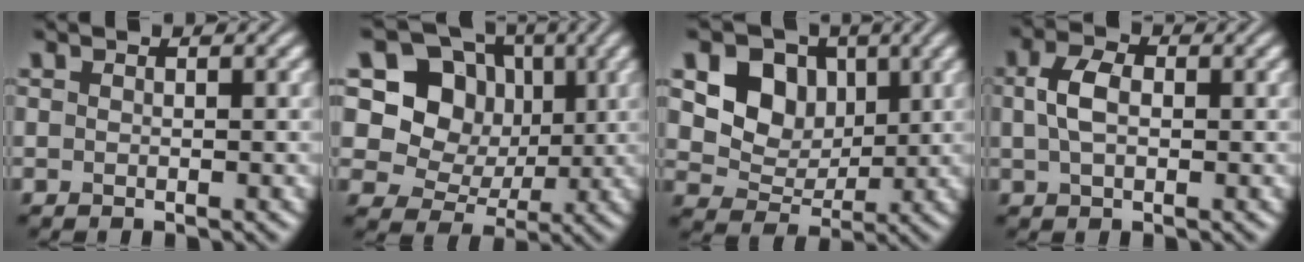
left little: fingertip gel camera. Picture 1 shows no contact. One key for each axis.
{"total": 9.0, "fx": 2.5, "fy": 7.6, "fz": 4.2, "tx": -0.080, "ty": 0.014, "tz": 0.032}
{"total": 6.4, "fx": 2.0, "fy": 5.1, "fz": 3.3, "tx": -0.065, "ty": -0.008, "tz": 0.034}
{"total": 3.3, "fx": 0.4, "fy": 2.1, "fz": 2.5, "tx": -0.057, "ty": 0.006, "tz": 0.003}